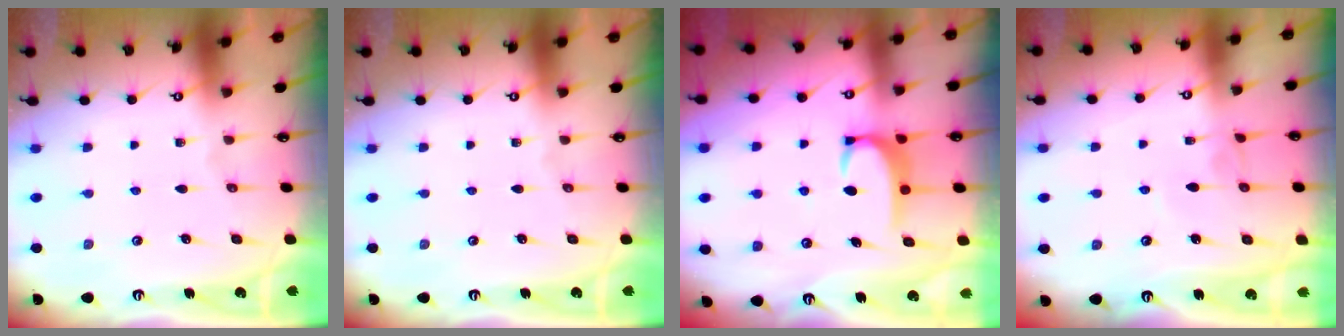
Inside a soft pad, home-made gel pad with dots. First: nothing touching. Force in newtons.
{"total": 0.0}
{"total": 3.3, "press": 3.3, "slide": 0.5}
{"total": 1.3, "press": 1.3, "slide": 0.3}